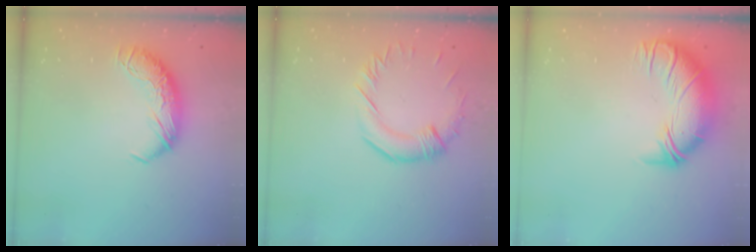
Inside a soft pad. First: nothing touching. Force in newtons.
{"total": 0.7, "press": 0.0, "slide": 0.7}
{"total": 2.7, "press": 0.3, "slide": 2.7}